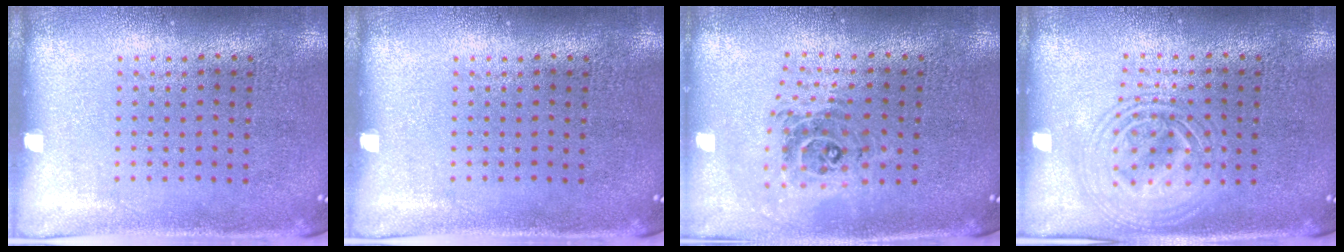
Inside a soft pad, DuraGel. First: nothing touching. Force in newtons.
{"total": 0.0}
{"total": 0.9, "press": 0.9, "slide": 0.1}
{"total": 2.9, "press": 2.9, "slide": 0.4}